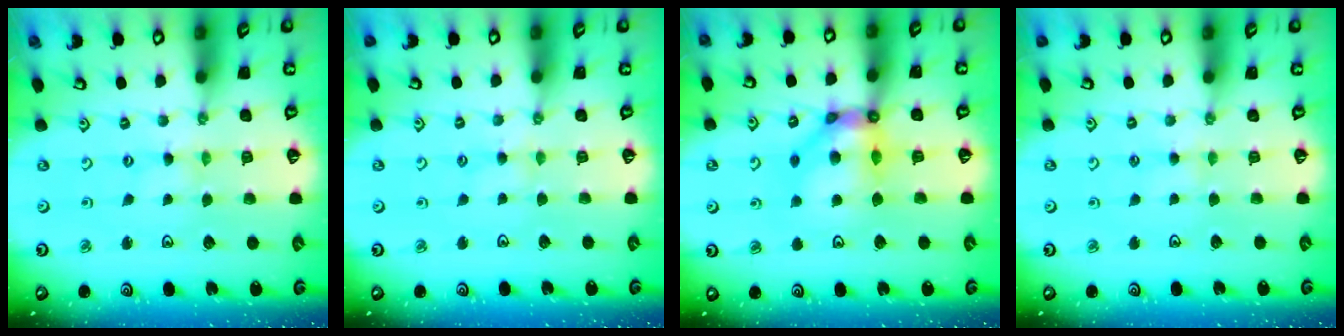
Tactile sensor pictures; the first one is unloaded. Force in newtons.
{"total": 3.9, "press": 3.9, "slide": 0.5}
{"total": 11.3, "press": 11.2, "slide": 1.1}
{"total": 2.4, "press": 2.3, "slide": 0.4}